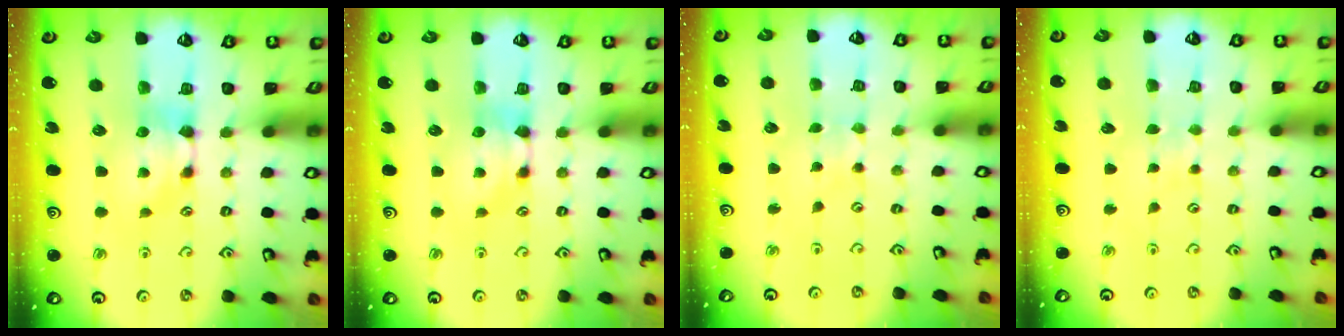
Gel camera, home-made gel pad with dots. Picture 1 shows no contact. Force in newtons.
{"total": 0.0}
{"total": 3.6, "press": 3.6, "slide": 0.1}
{"total": 3.9, "press": 3.9, "slide": 0.1}